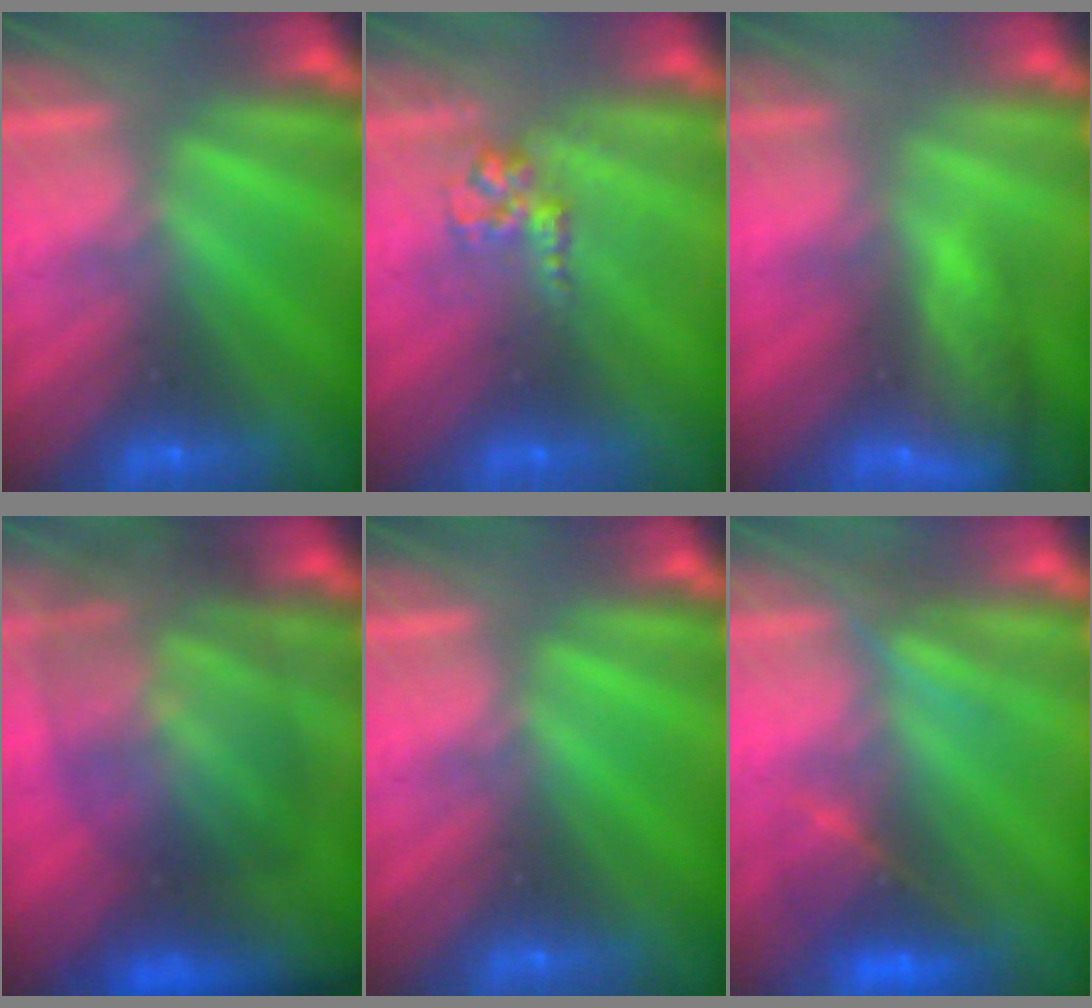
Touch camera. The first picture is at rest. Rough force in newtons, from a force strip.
{"total": 2.8}
{"total": 8.3}
{"total": 10.6}
{"total": 0.0}
{"total": 3.0}